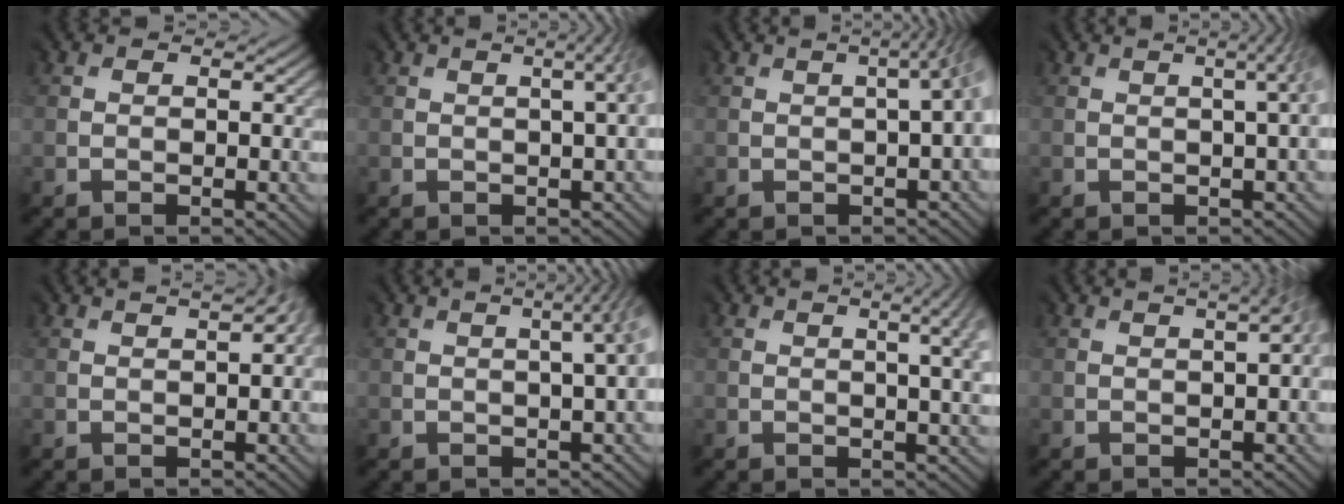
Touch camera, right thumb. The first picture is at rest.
{"total": 3.4, "force": [1.1, 1.0, 3.1], "torque": [-0.015, 0.031, -0.006]}
{"total": 4.4, "force": [0.0, 1.1, 4.2], "torque": [-0.017, 0.024, -0.012]}
{"total": 3.7, "force": [1.1, 1.2, 3.4], "torque": [-0.017, 0.033, -0.005]}
{"total": 2.7, "force": [1.1, 0.7, 2.4], "torque": [-0.008, 0.021, 0.001]}
{"total": 5.1, "force": [0.7, 1.6, 4.8], "torque": [-0.023, 0.040, -0.012]}
{"total": 6.1, "force": [1.6, 2.2, 5.4], "torque": [-0.029, 0.028, 0.001]}
{"total": 3.4, "force": [0.9, 1.0, 3.2], "torque": [-0.016, 0.025, -0.004]}